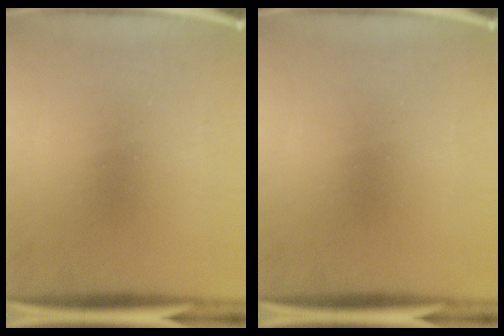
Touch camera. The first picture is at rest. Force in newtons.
{"total": 0.0}